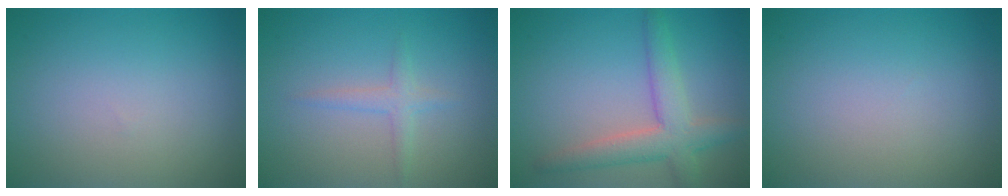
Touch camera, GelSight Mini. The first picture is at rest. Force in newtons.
{"total": 1.5, "press": 1.5, "slide": 0.1}
{"total": 4.5, "press": 4.5, "slide": 0.3}
{"total": 0.0}